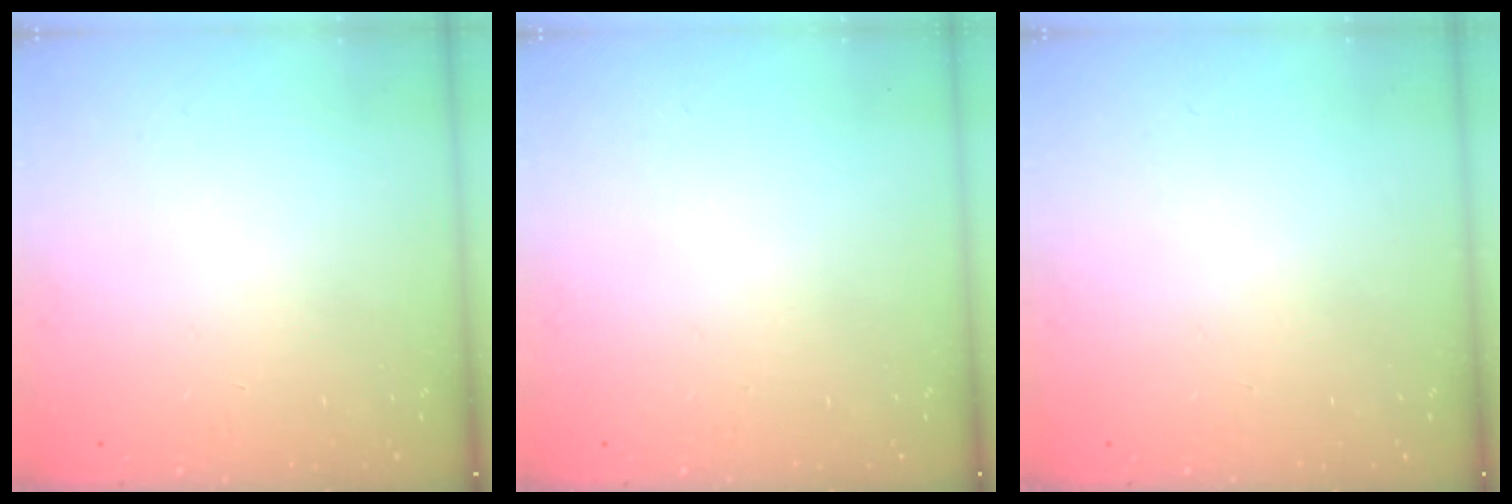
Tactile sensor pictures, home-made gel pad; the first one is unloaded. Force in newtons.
{"total": 0.0}
{"total": 0.0}